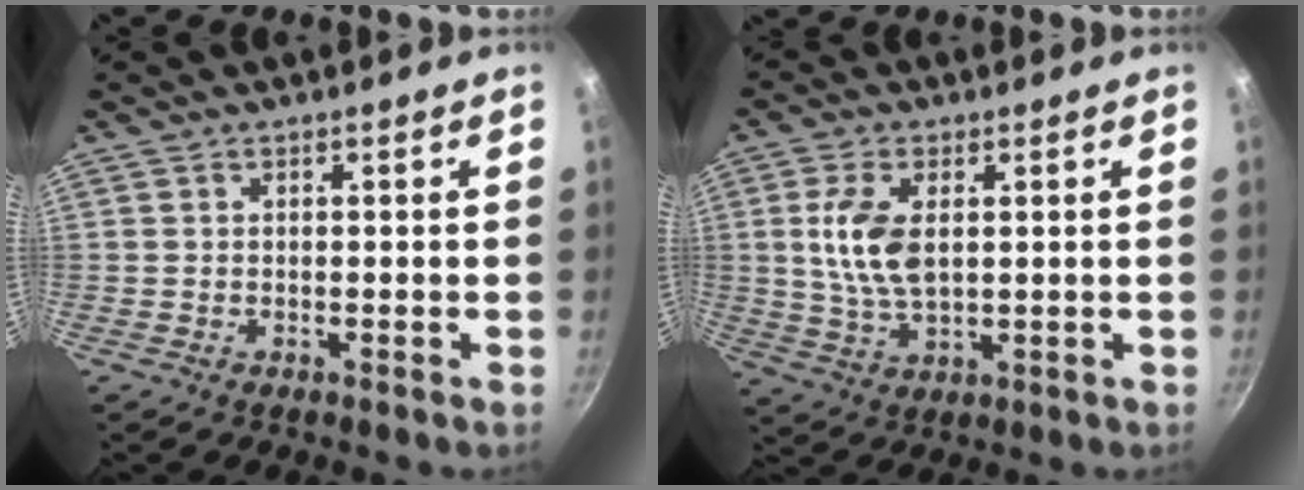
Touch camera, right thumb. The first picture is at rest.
{"total": 9.2, "force": [1.6, 5.0, 7.6], "torque": [-0.148, -0.007, 0.032]}